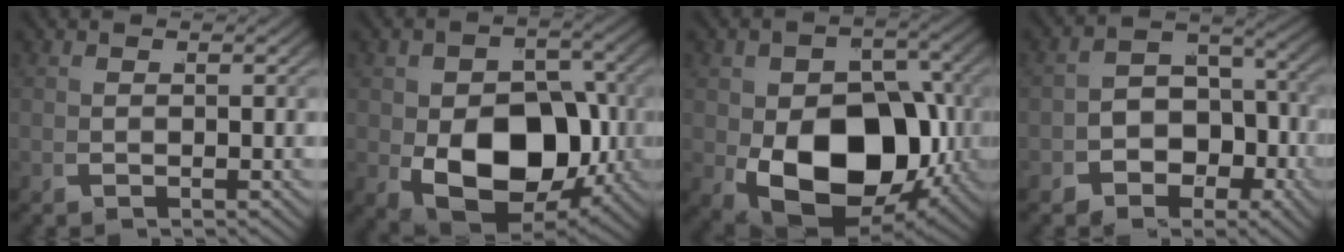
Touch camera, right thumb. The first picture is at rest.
{"total": 12.7, "force": [-1.2, 8.6, 9.4], "torque": [-0.182, -0.059, 0.014]}
{"total": 15.8, "force": [-1.8, 10.6, 11.6], "torque": [-0.223, -0.073, 0.011]}
{"total": 7.2, "force": [-2.1, 6.0, 3.5], "torque": [-0.063, -0.018, -0.033]}